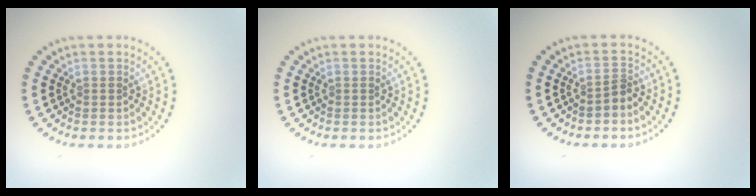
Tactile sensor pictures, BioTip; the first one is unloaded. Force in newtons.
{"total": 0.0}
{"total": 1.1, "press": 0.6, "slide": 0.9}